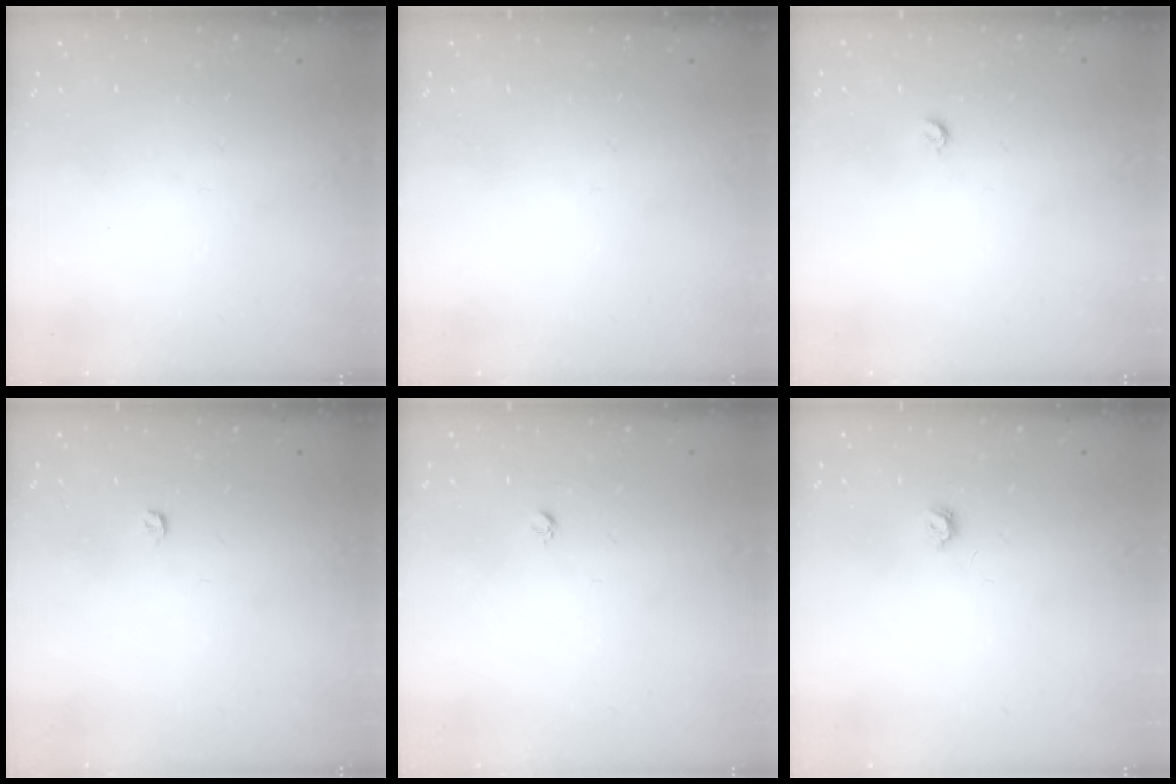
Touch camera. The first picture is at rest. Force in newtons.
{"total": 0.0}
{"total": 3.2, "press": 3.2, "slide": 0.3}
{"total": 3.1, "press": 3.1, "slide": 0.5}
{"total": 2.7, "press": 2.7, "slide": 0.3}
{"total": 3.9, "press": 3.8, "slide": 0.7}